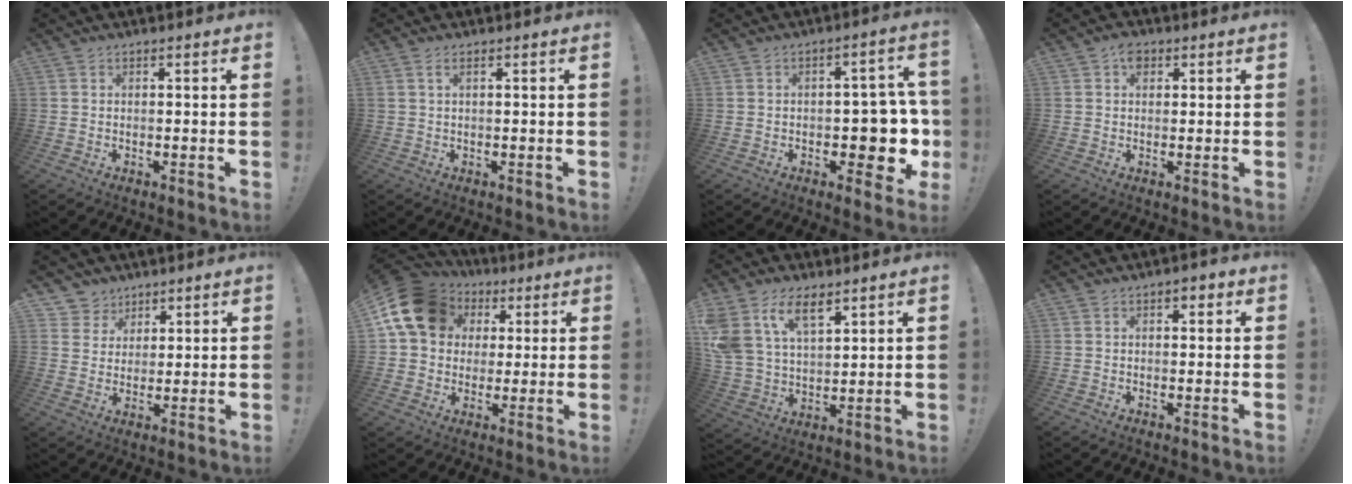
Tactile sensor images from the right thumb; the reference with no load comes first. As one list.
[{"total": 1.6, "force": [0.6, 0.2, 1.4], "torque": [-0.031, 0.002, 0.010]}, {"total": 8.9, "force": [-2.4, 6.0, 6.1], "torque": [-0.063, 0.014, -0.033]}, {"total": 3.7, "force": [1.5, 2.5, 2.2], "torque": [-0.028, -0.002, 0.026]}, {"total": 6.0, "force": [3.5, 4.9, 0.1], "torque": [-0.004, -0.032, 0.072]}, {"total": 16.8, "force": [5.6, 13.2, 8.8], "torque": [-0.148, -0.016, 0.109]}, {"total": 12.8, "force": [8.0, 7.0, 7.2], "torque": [-0.154, -0.036, 0.149]}, {"total": 2.3, "force": [0.7, 1.5, 1.6], "torque": [-0.022, 0.004, 0.011]}]